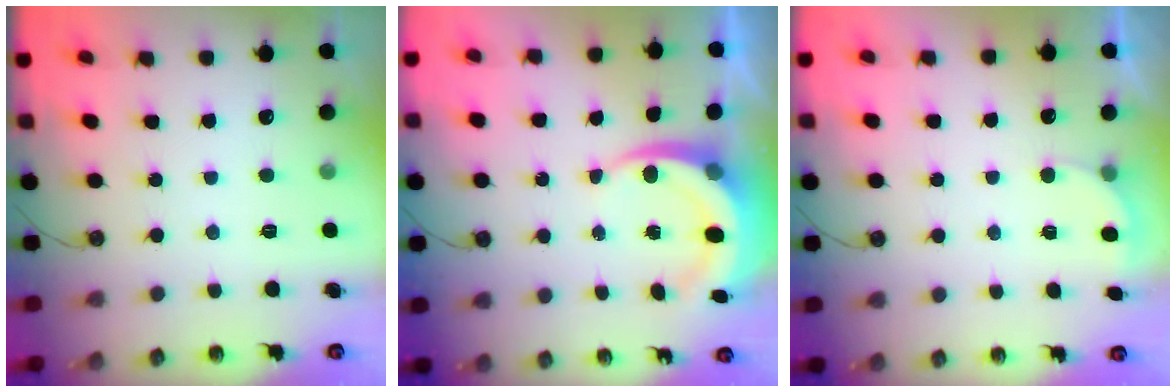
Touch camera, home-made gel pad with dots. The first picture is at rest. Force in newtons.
{"total": 8.0, "press": 7.8, "slide": 1.8}
{"total": 2.4, "press": 2.2, "slide": 1.0}